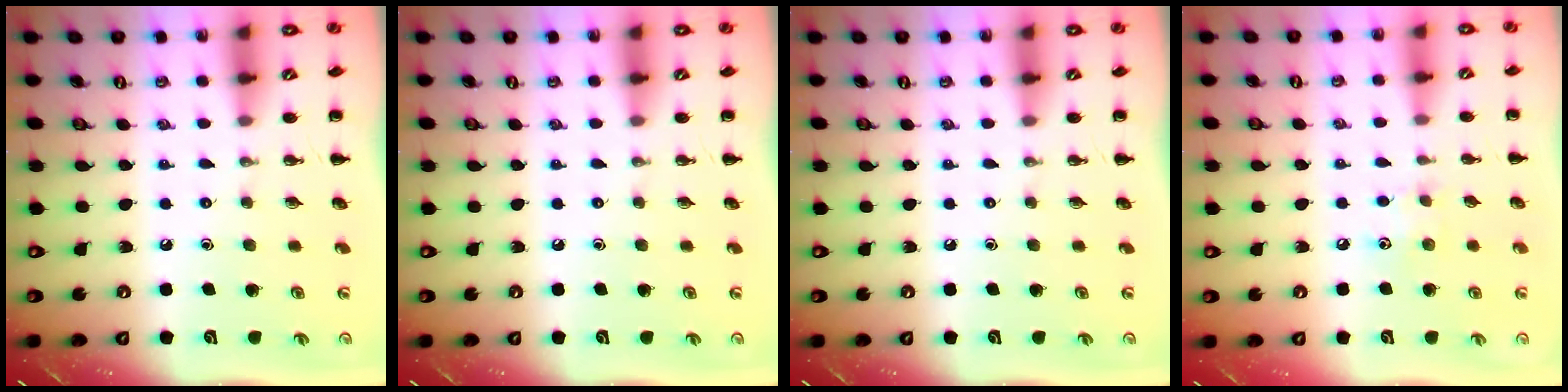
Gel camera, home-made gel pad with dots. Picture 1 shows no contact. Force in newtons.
{"total": 0.0}
{"total": 0.0}
{"total": 5.9, "press": 5.8, "slide": 1.3}